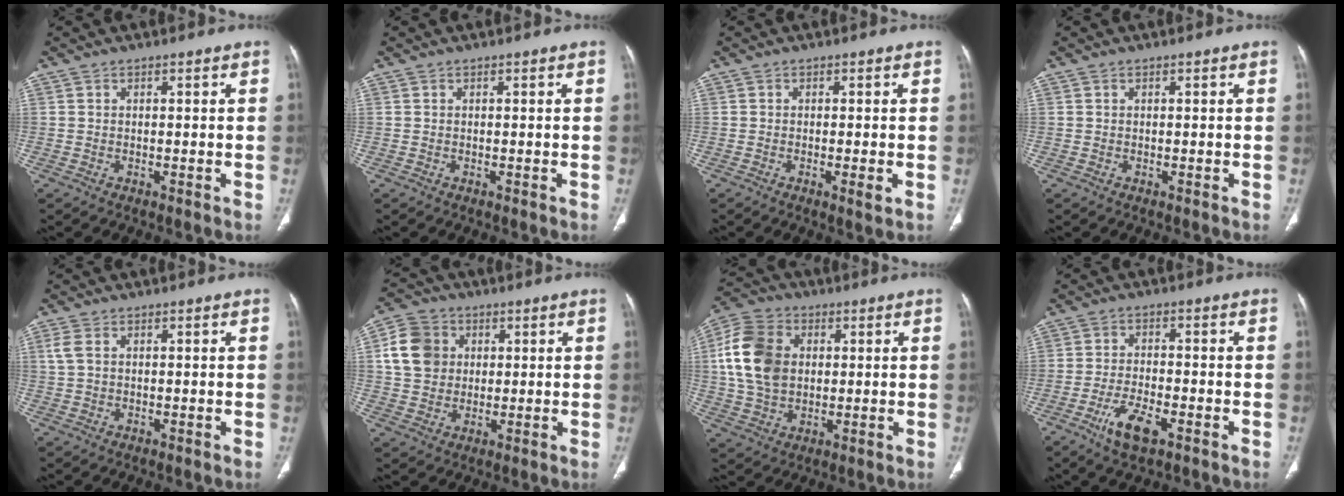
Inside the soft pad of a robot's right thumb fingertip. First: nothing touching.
{"total": 0.0}
{"total": 2.0, "force": [-0.6, 0.3, 1.9], "torque": [-0.037, -0.007, -0.012]}
{"total": 0.0}
{"total": 1.8, "force": [0.5, 1.3, 1.2], "torque": [-0.035, 0.006, 0.013]}
{"total": 9.9, "force": [2.1, 8.5, 4.5], "torque": [-0.066, 0.003, 0.034]}
{"total": 14.0, "force": [2.1, 10.4, 9.1], "torque": [-0.165, 0.008, 0.038]}
{"total": 6.7, "force": [-3.5, 2.4, 5.2], "torque": [-0.104, 0.009, -0.061]}